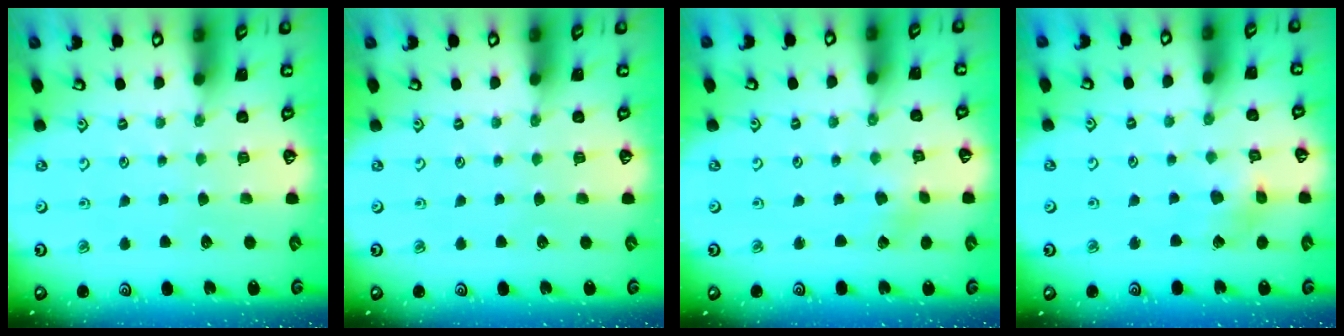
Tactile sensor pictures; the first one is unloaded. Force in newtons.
{"total": 0.0}
{"total": 0.5, "press": 0.5, "slide": 0.0}
{"total": 4.8, "press": 4.7, "slide": 0.6}